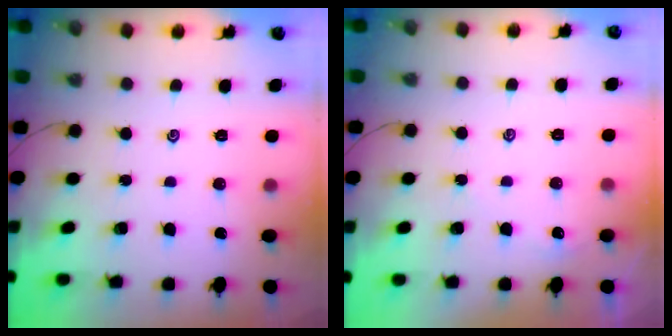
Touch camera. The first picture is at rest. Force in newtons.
{"total": 1.4, "press": 1.4, "slide": 0.2}